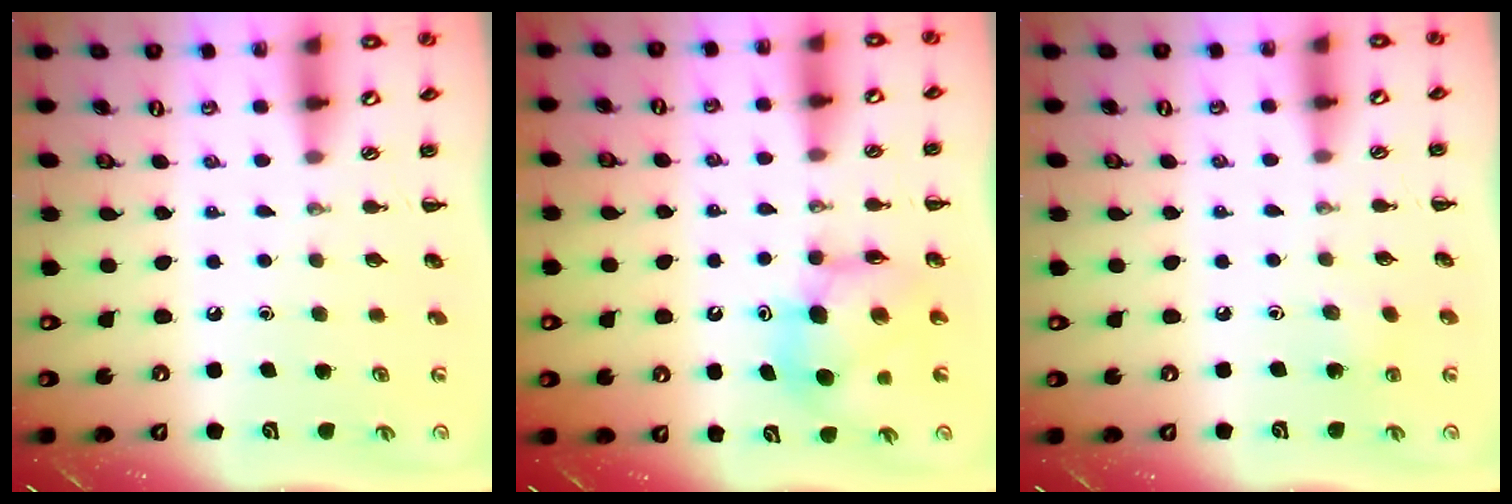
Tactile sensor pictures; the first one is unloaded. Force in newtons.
{"total": 7.4, "press": 7.4, "slide": 0.6}
{"total": 5.8, "press": 5.6, "slide": 1.6}